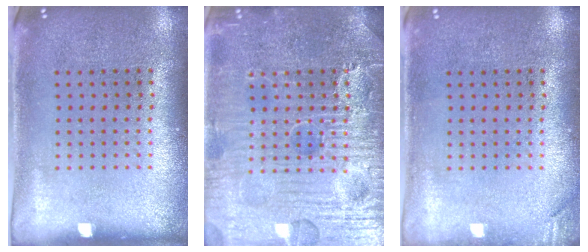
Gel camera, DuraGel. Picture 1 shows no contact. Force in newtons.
{"total": 7.8, "press": 7.8, "slide": 0.8}
{"total": 1.1, "press": 1.1, "slide": 0.3}